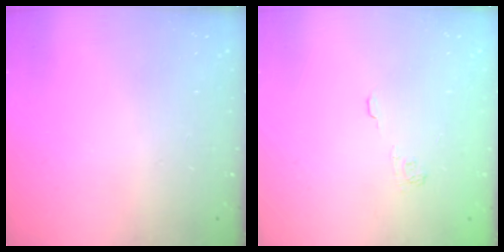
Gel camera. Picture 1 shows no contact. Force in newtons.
{"total": 2.2, "press": 1.8, "slide": 1.3}